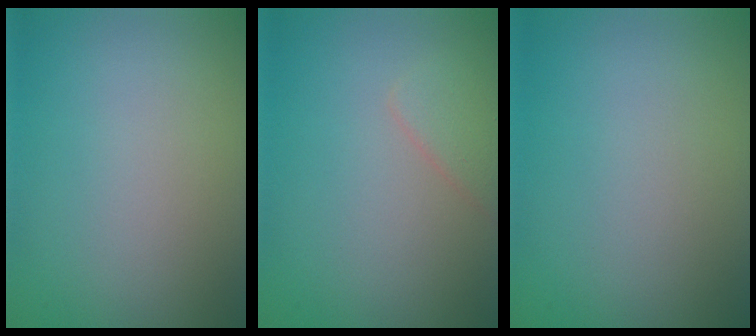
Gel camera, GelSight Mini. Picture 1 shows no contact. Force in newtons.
{"total": 1.6, "press": 1.6, "slide": 0.1}
{"total": 0.0}